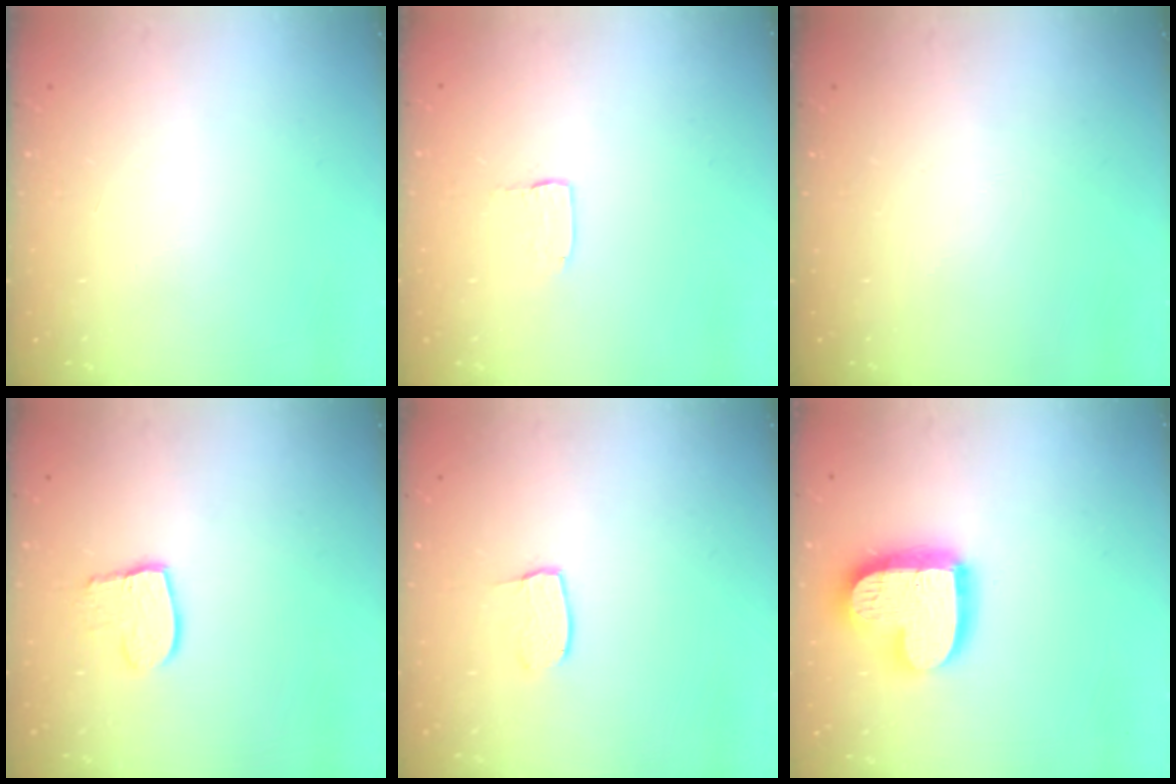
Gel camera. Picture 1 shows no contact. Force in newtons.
{"total": 1.7, "press": 1.6, "slide": 0.1}
{"total": 0.0}
{"total": 9.9, "press": 9.9, "slide": 0.8}
{"total": 4.3, "press": 4.3, "slide": 0.3}
{"total": 17.0, "press": 17.0, "slide": 1.3}